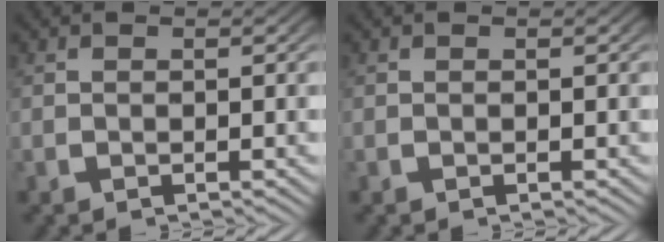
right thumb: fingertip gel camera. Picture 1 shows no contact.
{"total": 0.0}